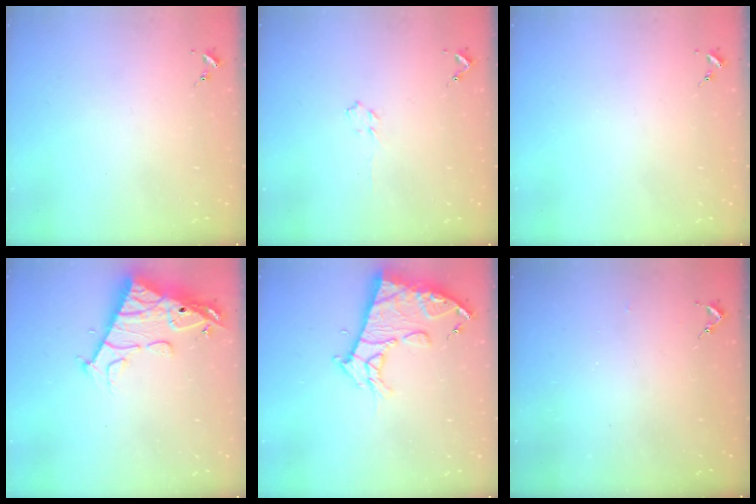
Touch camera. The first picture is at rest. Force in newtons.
{"total": 3.9, "press": 3.9, "slide": 0.6}
{"total": 0.0}
{"total": 15.6, "press": 15.5, "slide": 1.5}
{"total": 14.1, "press": 14.0, "slide": 1.5}
{"total": 2.6, "press": 2.5, "slide": 0.3}